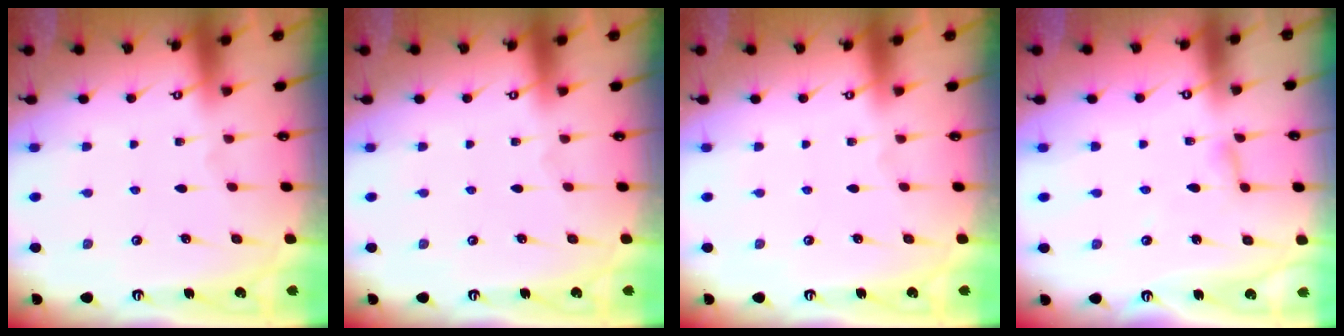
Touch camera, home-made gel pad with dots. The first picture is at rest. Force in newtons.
{"total": 0.0}
{"total": 0.0}
{"total": 2.7, "press": 2.6, "slide": 0.2}